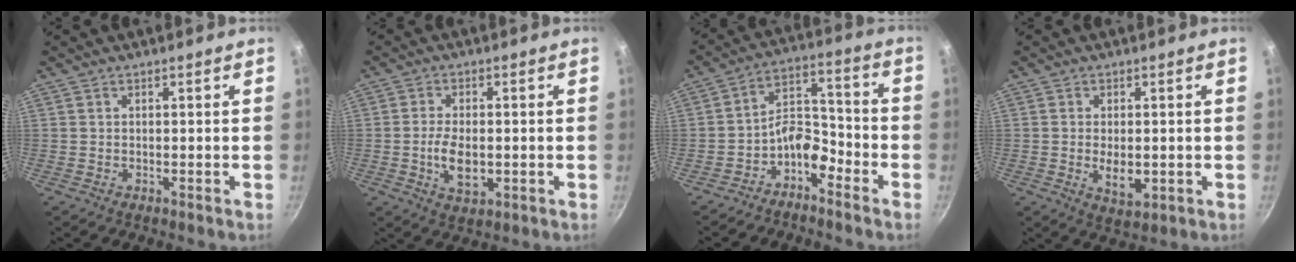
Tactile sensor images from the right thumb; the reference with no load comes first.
{"total": 6.9, "force": [-1.0, 3.8, 5.7], "torque": [-0.105, 0.001, -0.015]}
{"total": 7.7, "force": [-4.9, 4.1, 4.3], "torque": [-0.054, 0.069, -0.095]}
{"total": 5.3, "force": [-0.6, 2.9, 4.4], "torque": [-0.070, -0.009, -0.003]}